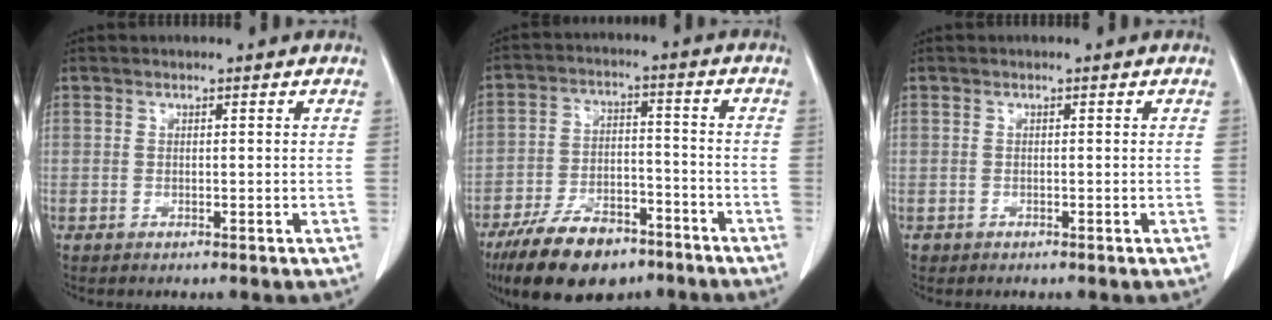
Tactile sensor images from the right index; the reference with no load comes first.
{"total": 13.5, "force": [-9.7, 5.8, 7.3], "torque": [-0.125, -0.003, -0.166]}
{"total": 0.5, "force": [-0.3, 0.4, 0.0], "torque": [-0.006, 0.003, -0.006]}